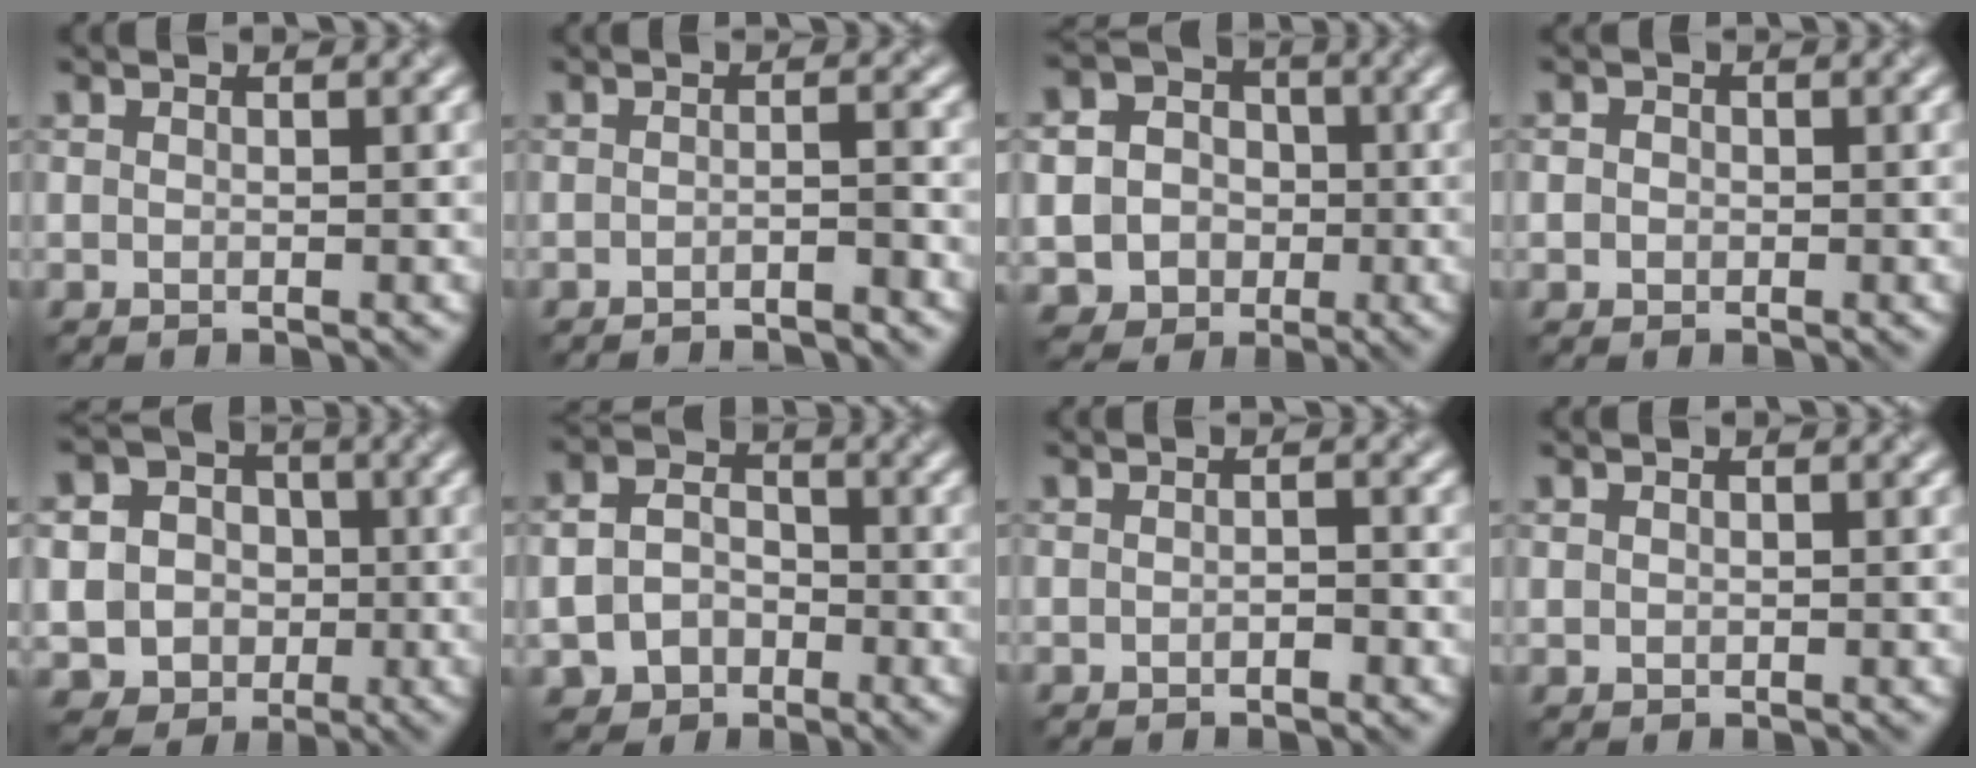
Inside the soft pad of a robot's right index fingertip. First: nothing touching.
{"total": 2.3, "force": [-1.9, 0.4, 1.4], "torque": [-0.009, 0.001, -0.035]}
{"total": 8.7, "force": [-2.0, 8.1, 2.3], "torque": [-0.053, -0.016, -0.052]}
{"total": 1.0, "force": [0.0, 1.0, 0.3], "torque": [-0.001, -0.002, -0.005]}
{"total": 8.0, "force": [-1.1, 7.6, 2.2], "torque": [-0.051, 0.007, -0.043]}
{"total": 5.1, "force": [-1.9, 4.2, 2.4], "torque": [-0.045, -0.010, -0.033]}
{"total": 0.9, "force": [-0.5, 0.3, 0.6], "torque": [-0.010, 0.001, -0.007]}
{"total": 0.5, "force": [0.2, 0.5, 0.1], "torque": [0.002, -0.003, 0.005]}